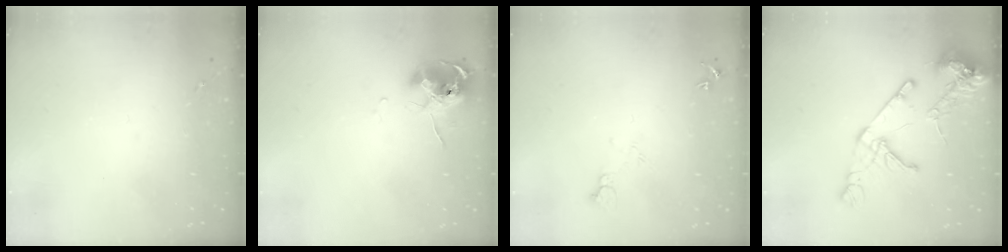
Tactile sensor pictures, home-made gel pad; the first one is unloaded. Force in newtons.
{"total": 10.3, "press": 10.3, "slide": 0.9}
{"total": 4.2, "press": 4.1, "slide": 0.5}
{"total": 14.1, "press": 14.0, "slide": 1.9}